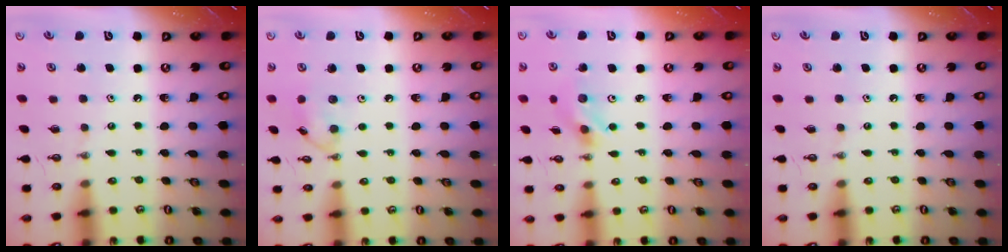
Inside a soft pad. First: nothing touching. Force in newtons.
{"total": 8.2, "press": 8.1, "slide": 0.6}
{"total": 5.2, "press": 5.2, "slide": 0.2}
{"total": 0.0}